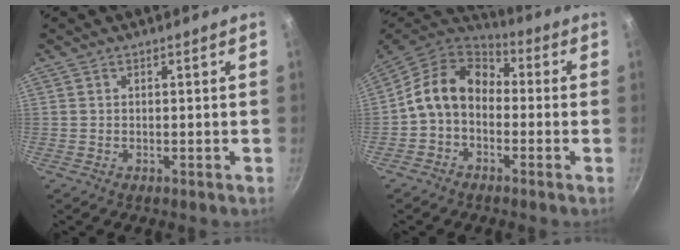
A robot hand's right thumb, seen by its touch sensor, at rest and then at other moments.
{"total": 12.2, "force": [-0.7, 9.2, 8.0], "torque": [-0.124, 0.044, -0.035]}